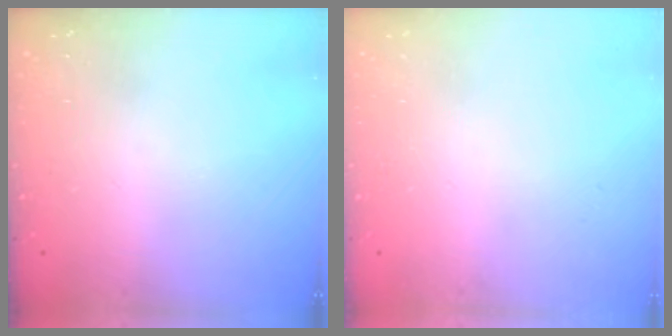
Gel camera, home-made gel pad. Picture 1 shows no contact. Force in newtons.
{"total": 0.0}